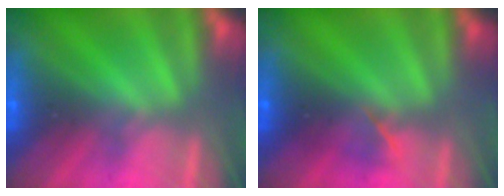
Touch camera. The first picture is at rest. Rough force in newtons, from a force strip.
{"total": 2.2}